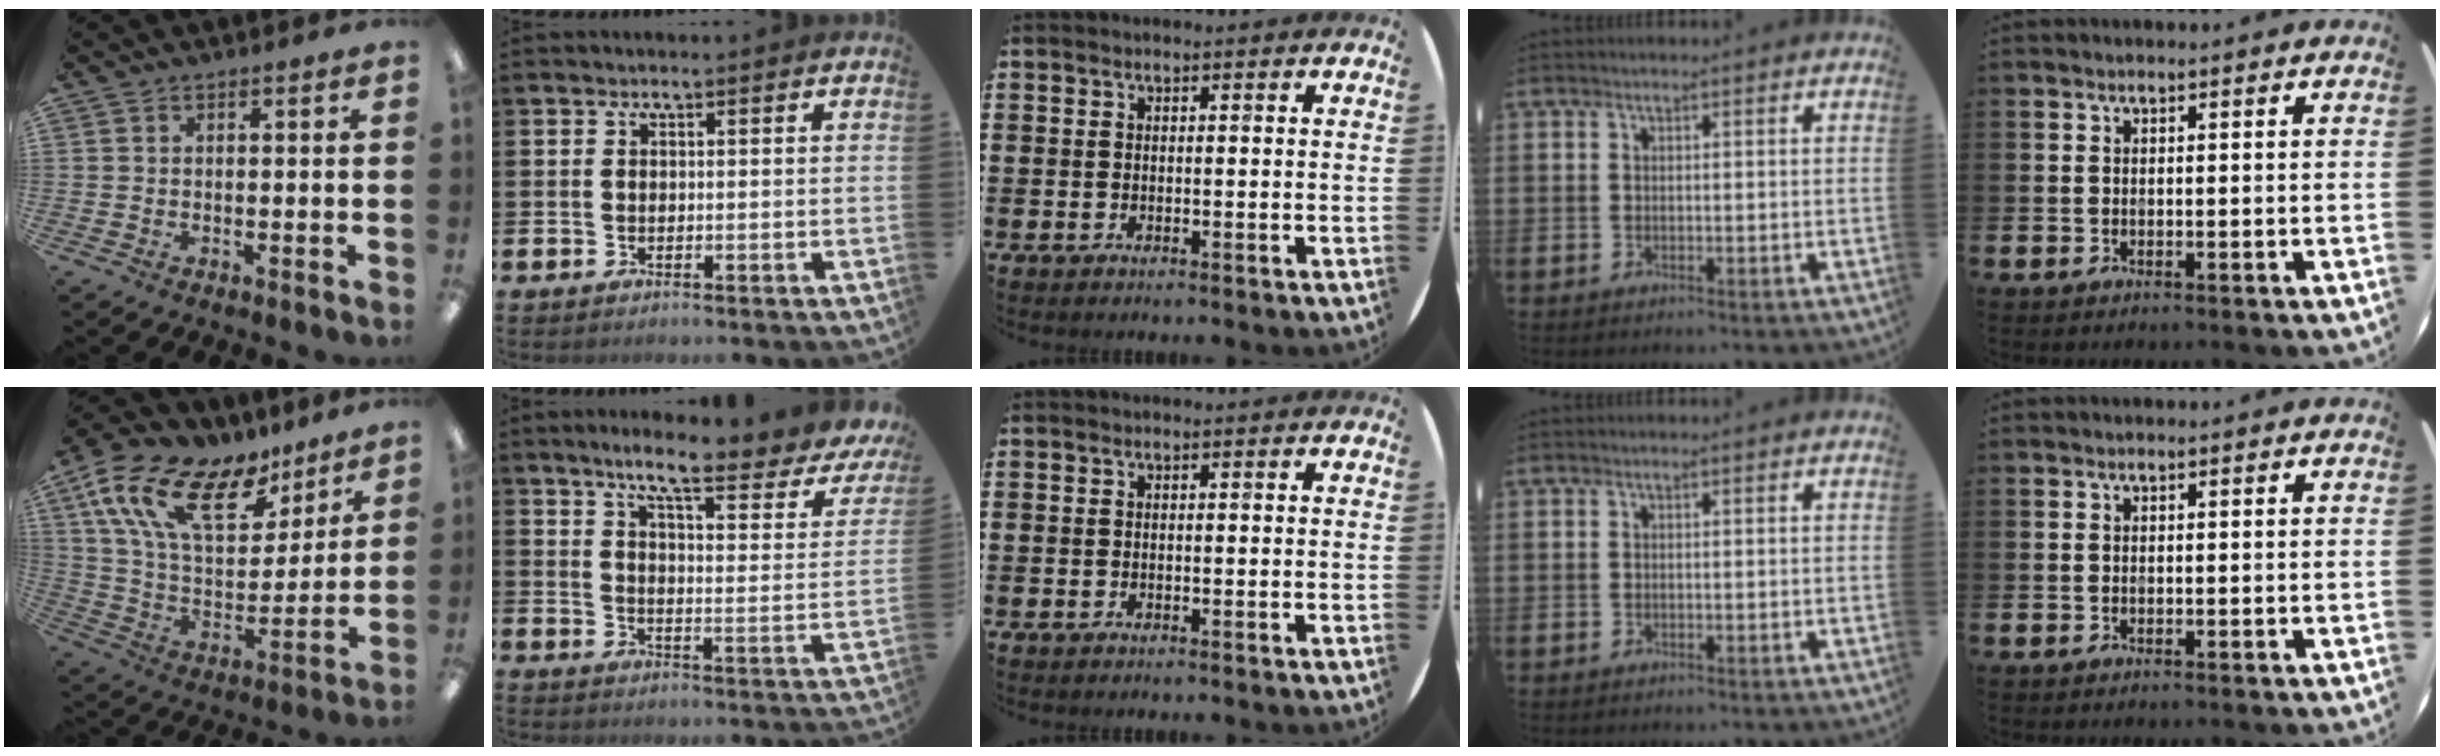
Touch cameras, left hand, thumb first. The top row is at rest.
{"thumb": {"total": 21.6, "force": [11.9, 10.9, 14.4], "torque": [-0.279, -0.050, 0.211]}, "index": {"total": 7.8, "force": [6.0, 1.3, 4.7], "torque": [-0.096, -0.049, 0.091]}}